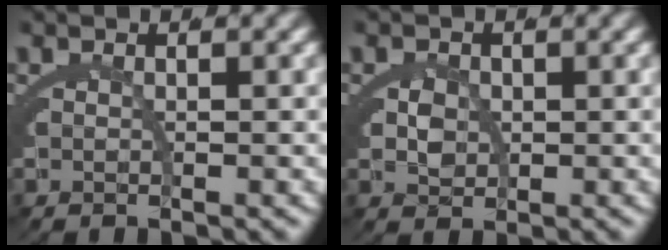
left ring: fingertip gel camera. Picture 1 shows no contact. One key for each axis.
{"total": 2.1, "fx": 0.0, "fy": 1.7, "fz": 1.3, "tx": -0.031, "ty": -0.017, "tz": 0.008}